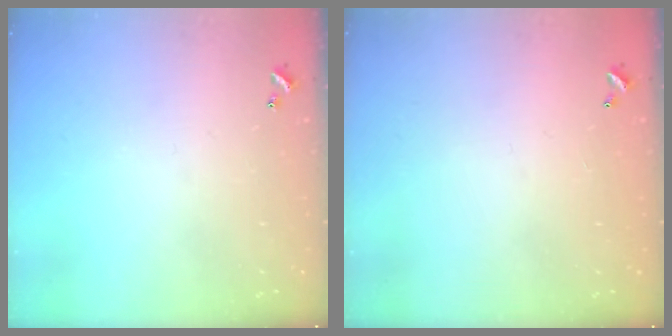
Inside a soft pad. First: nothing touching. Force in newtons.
{"total": 2.9, "press": 2.9, "slide": 0.1}